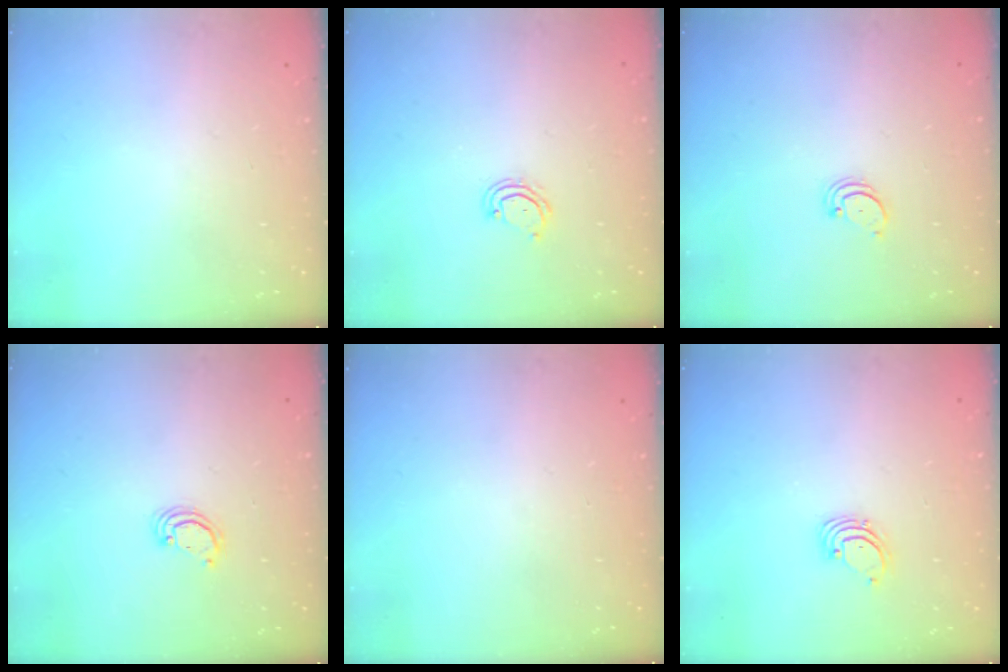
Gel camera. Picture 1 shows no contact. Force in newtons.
{"total": 4.2, "press": 4.1, "slide": 0.4}
{"total": 2.2, "press": 2.2, "slide": 0.2}
{"total": 2.0, "press": 2.0, "slide": 0.2}
{"total": 0.0}
{"total": 1.5, "press": 1.5, "slide": 0.1}